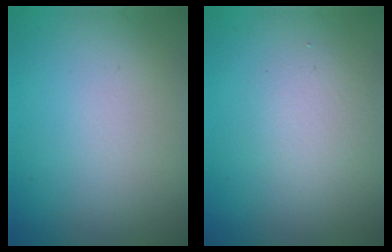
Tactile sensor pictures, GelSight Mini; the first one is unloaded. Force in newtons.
{"total": 2.0, "press": 2.0, "slide": 0.2}